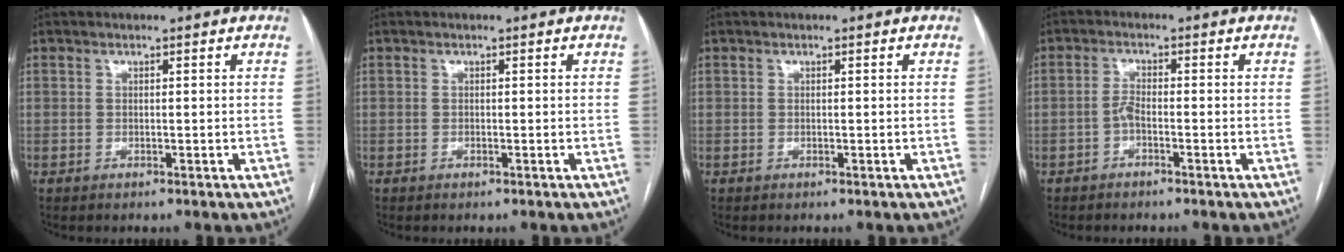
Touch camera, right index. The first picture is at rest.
{"total": 0.0}
{"total": 0.0}
{"total": 1.8, "force": [-0.9, 0.4, 1.5], "torque": [-0.029, 0.005, -0.019]}